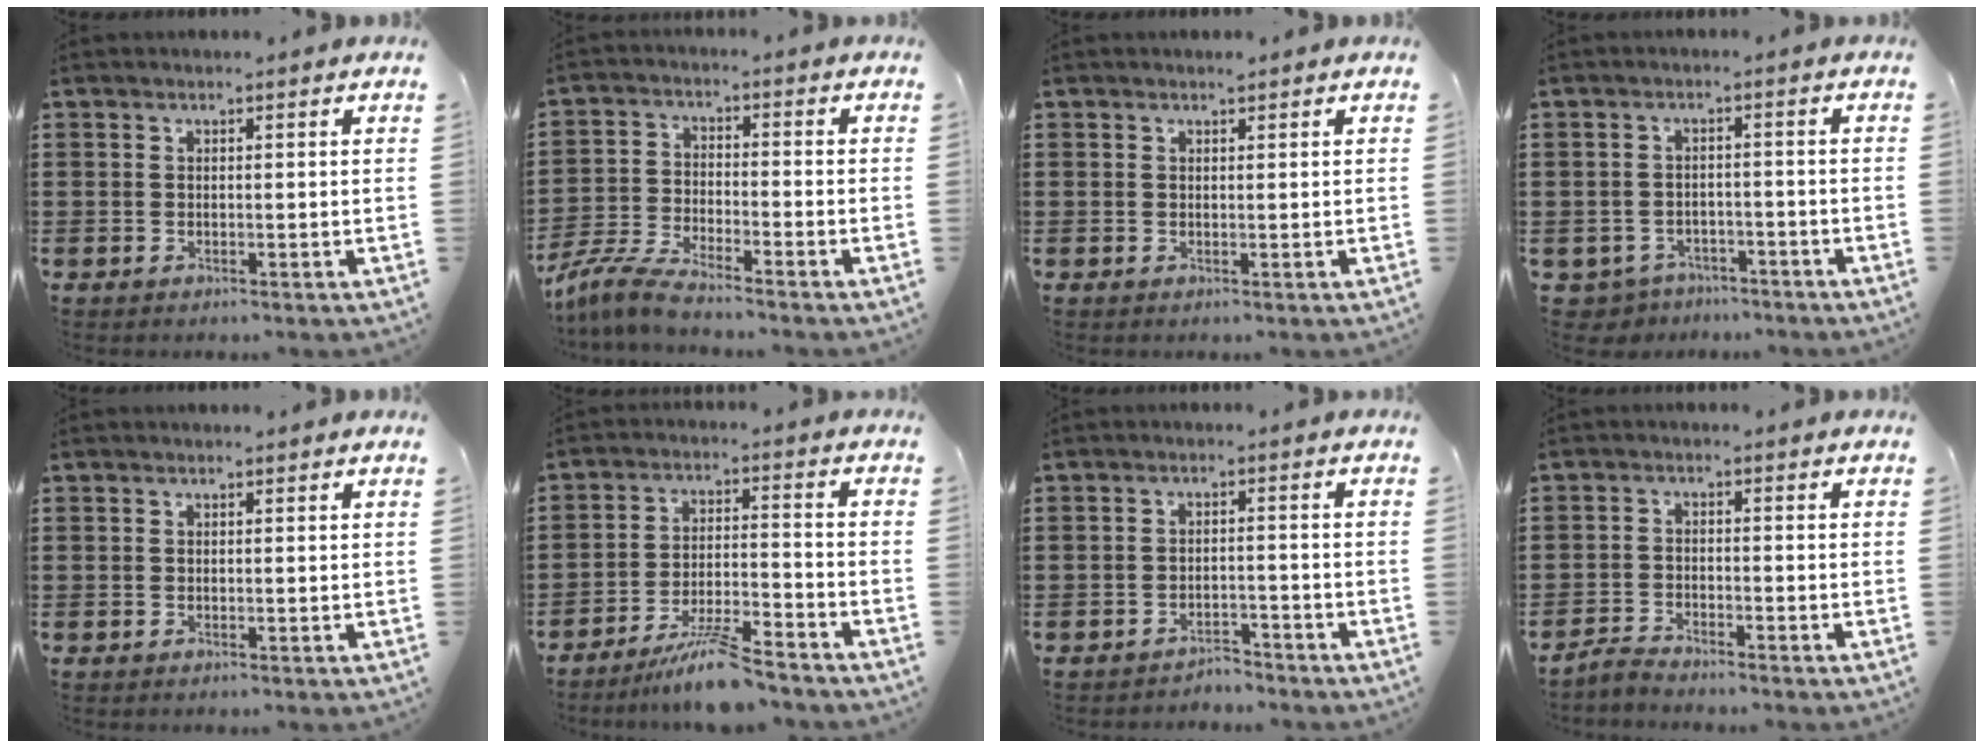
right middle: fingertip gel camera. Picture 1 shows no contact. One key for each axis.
{"total": 5.7, "fx": -5.2, "fy": 0.4, "fz": 2.3, "tx": -0.065, "ty": -0.011, "tz": -0.104}
{"total": 0.0}
{"total": 3.0, "fx": -2.9, "fy": 0.7, "fz": -0.2, "tx": -0.016, "ty": -0.005, "tz": -0.066}
{"total": 0.0}
{"total": 7.9, "fx": -6.8, "fy": 0.5, "fz": 4.0, "tx": -0.077, "ty": -0.001, "tz": -0.127}
{"total": 2.6, "fx": -2.5, "fy": 0.2, "fz": 0.1, "tx": -0.011, "ty": 0.000, "tz": -0.053}
{"total": 2.4, "fx": -2.3, "fy": 0.0, "fz": 0.4, "tx": -0.019, "ty": 0.000, "tz": -0.050}